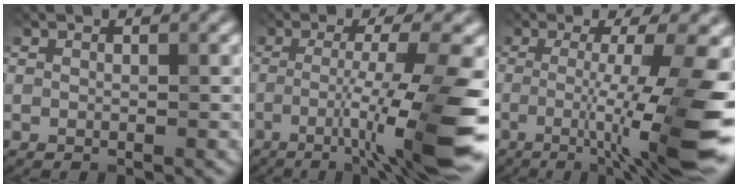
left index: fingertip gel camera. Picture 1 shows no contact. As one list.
[{"total": 9.6, "force": [-3.5, 0.9, 8.9], "torque": [-0.134, 0.003, -0.063]}, {"total": 10.4, "force": [-2.6, 1.5, 10.0], "torque": [-0.144, -0.005, -0.044]}]